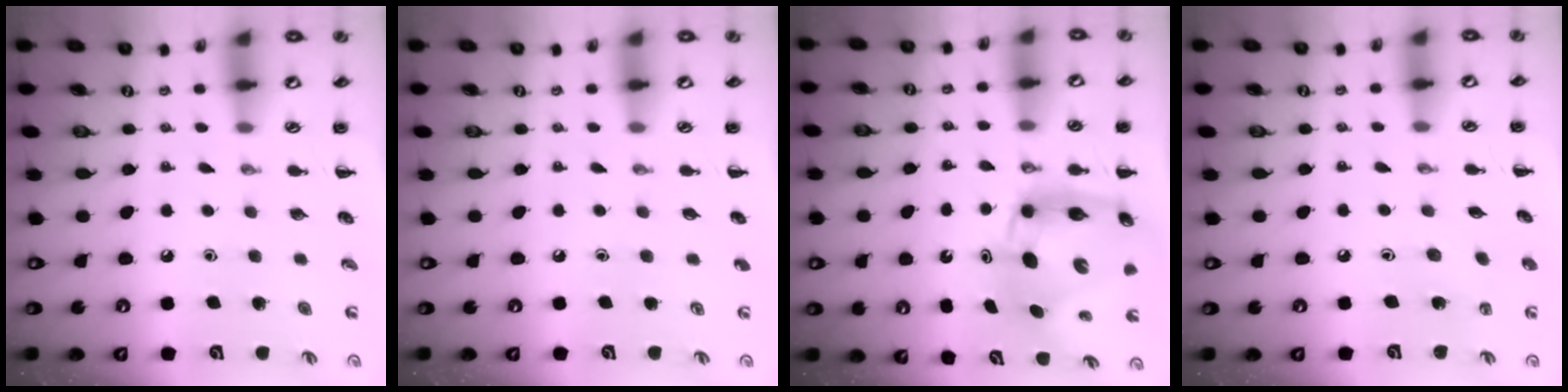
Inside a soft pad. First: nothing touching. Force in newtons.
{"total": 0.0}
{"total": 9.3, "press": 8.8, "slide": 2.8}
{"total": 1.5, "press": 1.4, "slide": 0.6}